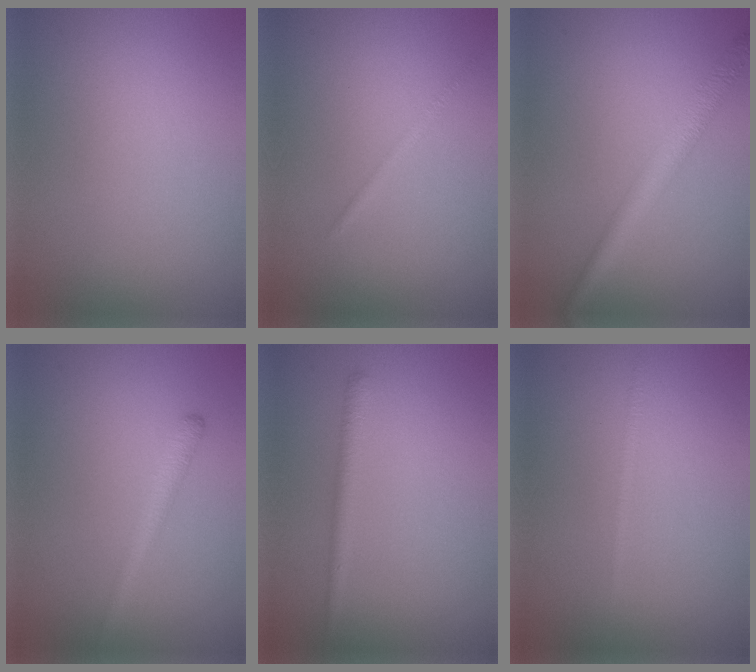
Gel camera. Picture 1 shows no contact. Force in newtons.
{"total": 0.8, "press": 0.8, "slide": 0.0}
{"total": 3.2, "press": 3.2, "slide": 0.1}
{"total": 2.0, "press": 2.0, "slide": 0.1}
{"total": 1.5, "press": 1.5, "slide": 0.1}
{"total": 0.8, "press": 0.8, "slide": 0.0}